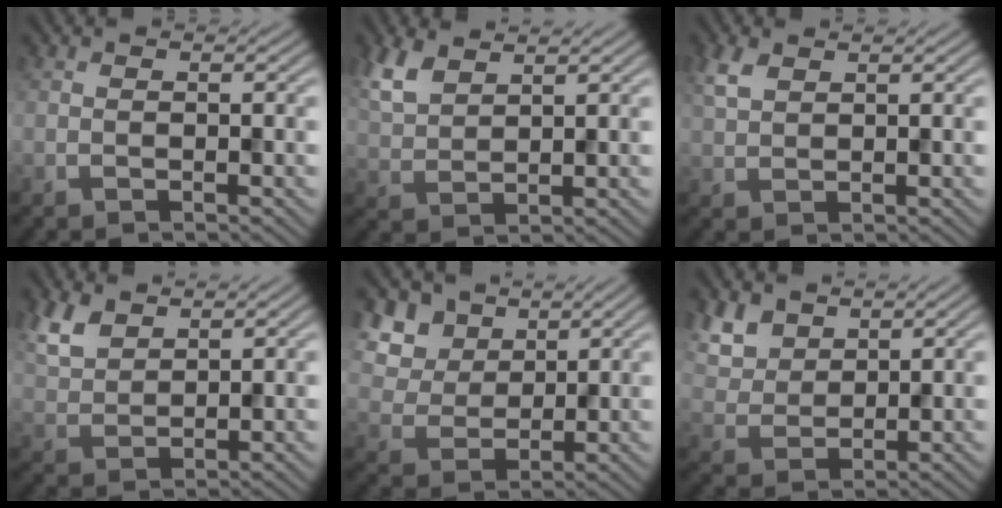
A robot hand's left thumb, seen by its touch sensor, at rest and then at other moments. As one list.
[{"total": 5.3, "force": [3.5, 2.4, 3.2], "torque": [-0.089, 0.006, 0.078]}, {"total": 2.7, "force": [1.6, 1.4, 1.8], "torque": [-0.050, 0.006, 0.036]}, {"total": 5.4, "force": [3.6, 2.6, 3.1], "torque": [-0.085, 0.004, 0.081]}, {"total": 8.0, "force": [4.4, 5.6, 3.7], "torque": [-0.130, -0.005, 0.092]}, {"total": 6.1, "force": [3.8, 3.7, 3.0], "torque": [-0.086, -0.001, 0.080]}]